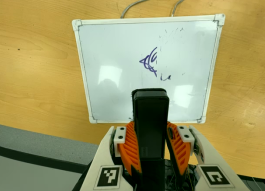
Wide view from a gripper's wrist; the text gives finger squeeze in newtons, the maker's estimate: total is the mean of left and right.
{"total": 10.1, "left": 8.7, "right": 11.6}